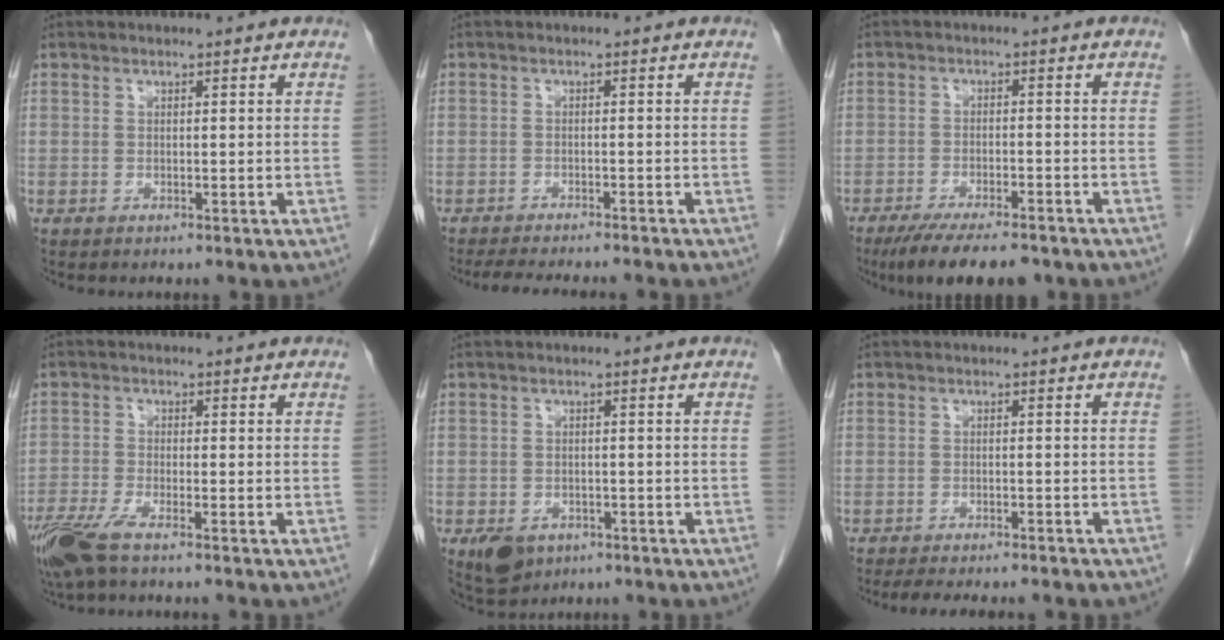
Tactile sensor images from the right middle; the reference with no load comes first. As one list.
[{"total": 10.6, "force": [-9.2, 1.4, 5.0], "torque": [-0.061, -0.013, -0.121]}, {"total": 10.2, "force": [-8.0, 2.6, 5.8], "torque": [-0.086, -0.014, -0.125]}, {"total": 6.4, "force": [-4.6, 0.8, 4.3], "torque": [-0.086, -0.016, -0.089]}, {"total": 5.1, "force": [-2.9, 3.5, 2.2], "torque": [-0.039, -0.003, -0.038]}, {"total": 11.1, "force": [-9.5, 2.3, 5.1], "torque": [-0.064, -0.008, -0.118]}]